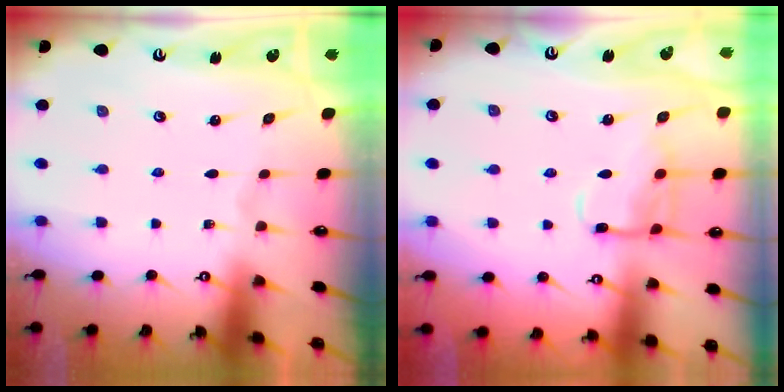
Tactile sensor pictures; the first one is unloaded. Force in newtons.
{"total": 11.1, "press": 11.0, "slide": 1.0}